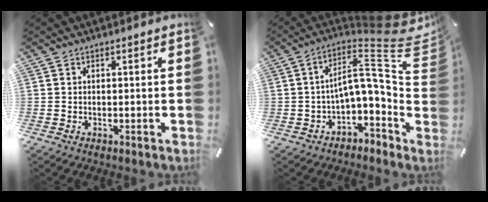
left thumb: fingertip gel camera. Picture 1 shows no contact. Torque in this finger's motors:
{"motor_torque": [0.99, 1.09, 0.57, -0.04, 0.16]}